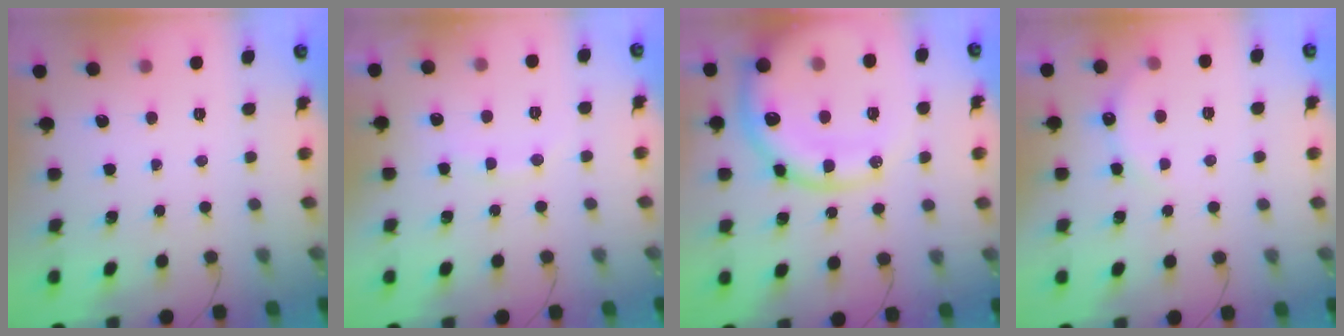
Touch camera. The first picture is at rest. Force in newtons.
{"total": 6.7, "press": 6.6, "slide": 1.2}
{"total": 22.7, "press": 22.1, "slide": 4.8}
{"total": 5.8, "press": 5.6, "slide": 1.4}